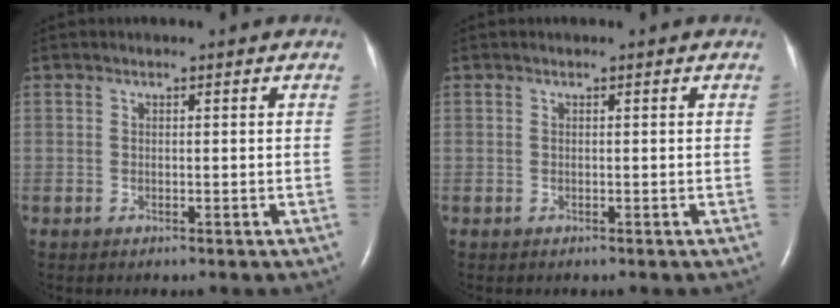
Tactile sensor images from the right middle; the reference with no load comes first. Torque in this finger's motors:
{"motor_torque": [0.14, -0.05, -0.03, 0.01]}